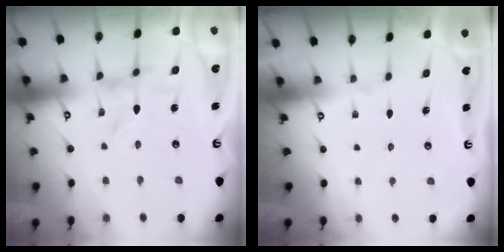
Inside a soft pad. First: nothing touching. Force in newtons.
{"total": 0.0}